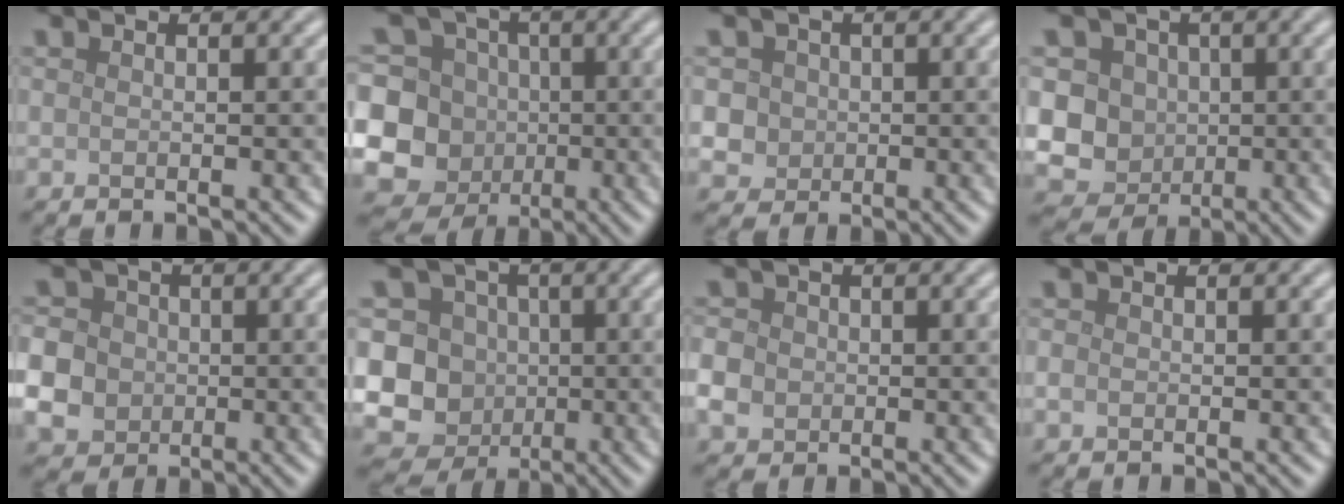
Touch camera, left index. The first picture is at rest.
{"total": 13.9, "force": [-1.6, 13.4, 3.6], "torque": [-0.103, 0.013, -0.054]}
{"total": 3.7, "force": [0.9, 3.3, 1.4], "torque": [-0.013, 0.019, 0.007]}
{"total": 9.4, "force": [0.4, 8.8, 3.4], "torque": [-0.054, 0.020, -0.022]}
{"total": 6.8, "force": [-1.2, 6.2, 2.7], "torque": [-0.069, 0.000, -0.051]}
{"total": 12.4, "force": [-1.5, 11.7, 3.7], "torque": [-0.088, 0.016, -0.048]}
{"total": 3.1, "force": [-0.5, 2.8, 1.2], "torque": [-0.024, 0.001, -0.008]}
{"total": 0.8, "force": [-0.1, 0.7, 0.3], "torque": [-0.005, -0.003, -0.004]}